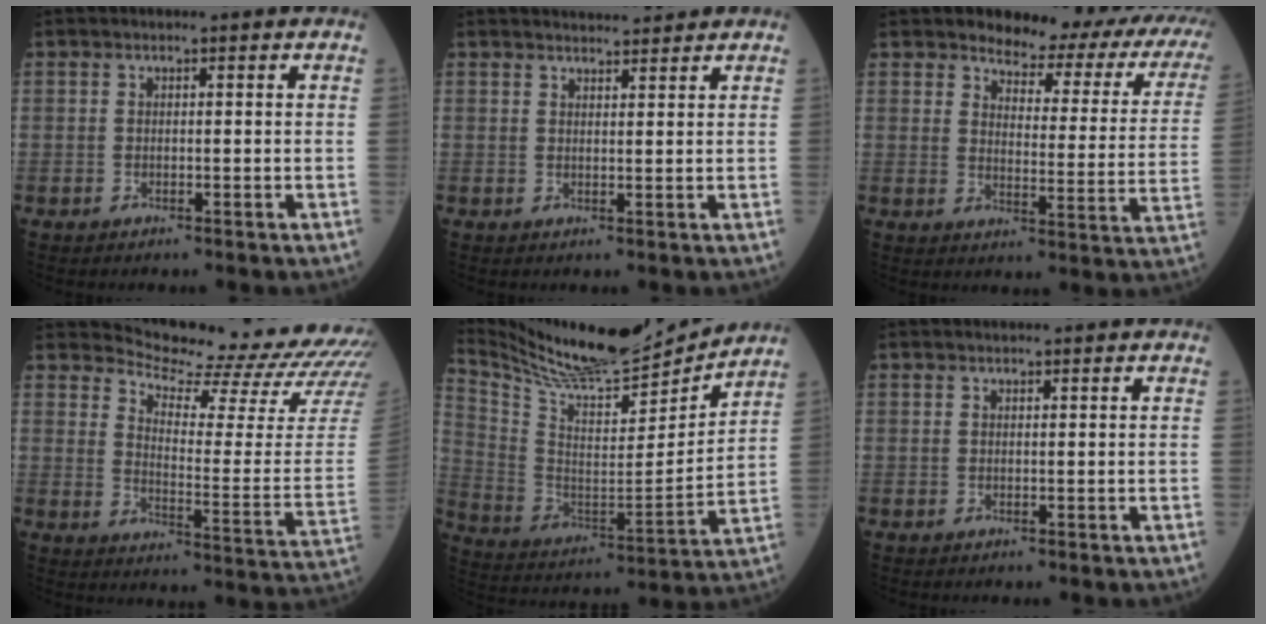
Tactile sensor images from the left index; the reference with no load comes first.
{"total": 4.1, "force": [4.0, 0.2, 0.8], "torque": [-0.016, 0.014, 0.058]}
{"total": 16.2, "force": [13.1, 4.5, 8.4], "torque": [-0.079, -0.029, 0.134]}
{"total": 18.8, "force": [18.3, -1.1, 3.8], "torque": [-0.070, -0.144, 0.221]}
{"total": 21.0, "force": [19.5, 2.3, 7.2], "torque": [-0.153, -0.028, 0.323]}
{"total": 0.9, "force": [0.8, 0.0, 0.3], "torque": [-0.005, 0.009, 0.015]}